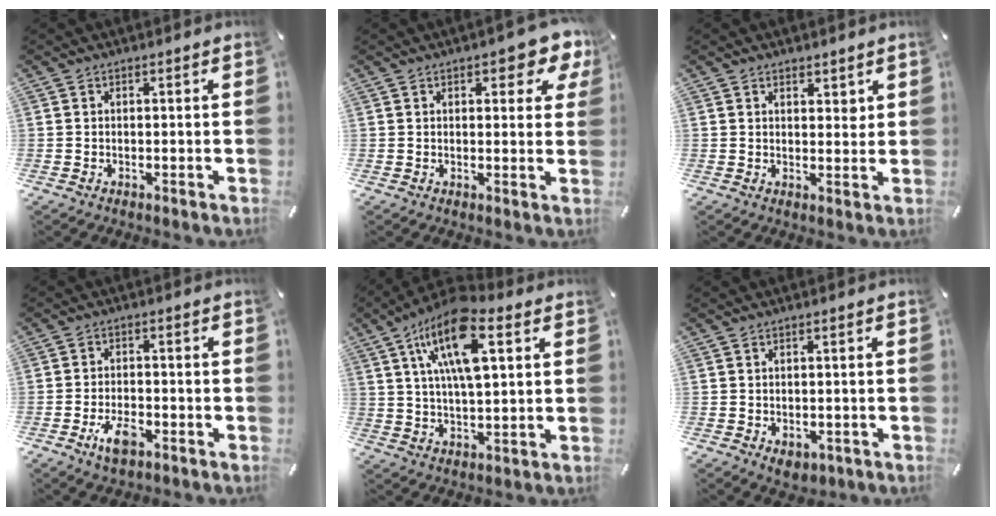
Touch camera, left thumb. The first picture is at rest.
{"total": 6.0, "force": [3.5, 3.0, 3.9], "torque": [-0.046, -0.016, 0.056]}
{"total": 2.7, "force": [2.0, 1.7, 0.8], "torque": [0.006, -0.013, 0.031]}
{"total": 6.0, "force": [-3.2, 3.0, 4.1], "torque": [-0.081, 0.012, -0.056]}
{"total": 15.8, "force": [7.0, 6.1, 12.8], "torque": [-0.247, -0.014, 0.115]}
{"total": 2.7, "force": [-1.2, 2.1, 1.3], "torque": [-0.010, 0.002, -0.021]}